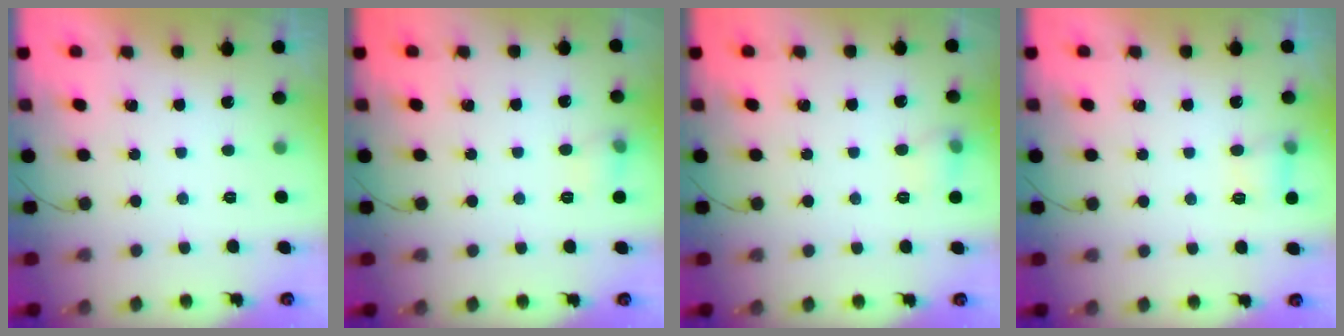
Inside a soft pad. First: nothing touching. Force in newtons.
{"total": 5.5, "press": 5.3, "slide": 1.6}
{"total": 6.9, "press": 6.5, "slide": 2.1}
{"total": 4.1, "press": 4.0, "slide": 1.2}